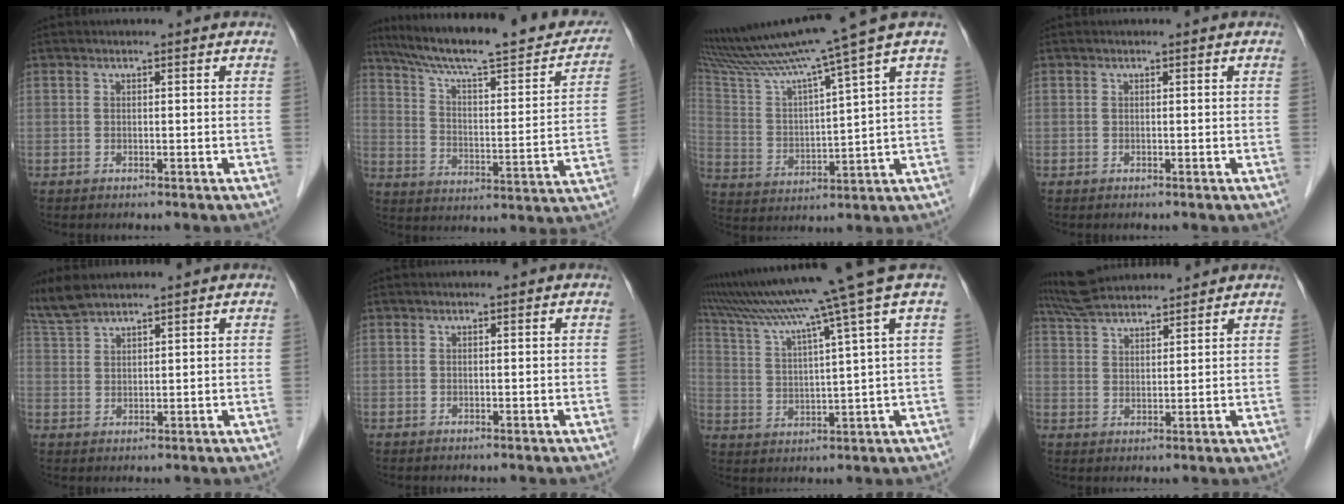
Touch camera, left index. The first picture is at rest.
{"total": 25.5, "force": [21.3, 4.0, 13.3], "torque": [-0.206, -0.012, 0.294]}
{"total": 15.1, "force": [12.3, -3.1, 8.2], "torque": [-0.150, -0.011, 0.217]}
{"total": 0.0}
{"total": 4.7, "force": [4.4, 0.5, 1.6], "torque": [-0.049, 0.019, 0.099]}
{"total": 0.0}
{"total": 13.7, "force": [10.6, -3.7, 7.8], "torque": [-0.135, -0.016, 0.169]}
{"total": 10.9, "force": [10.1, 2.2, 3.5], "torque": [-0.071, 0.040, 0.181]}